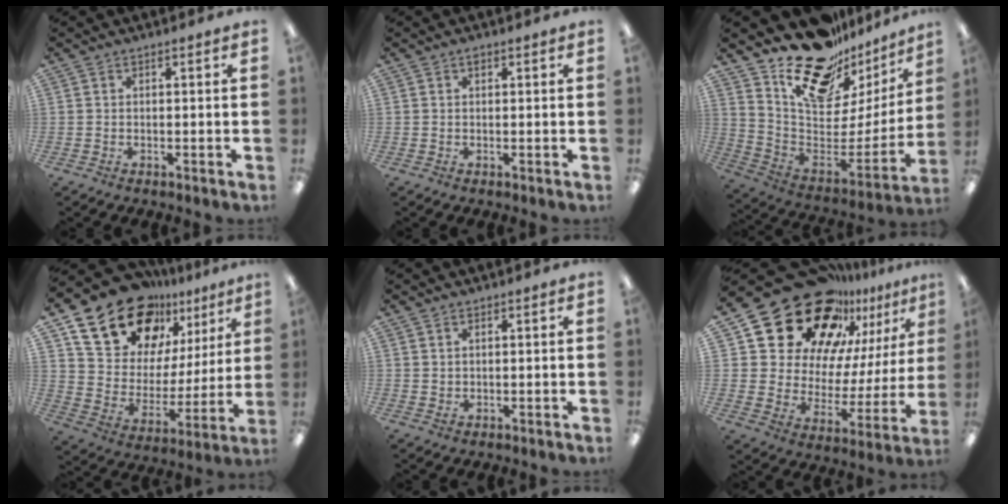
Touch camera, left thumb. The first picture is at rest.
{"total": 0.9, "force": [0.4, 0.5, 0.6], "torque": [-0.012, 0.004, 0.007]}
{"total": 21.4, "force": [17.0, 9.4, 9.0], "torque": [-0.137, -0.123, 0.302]}
{"total": 21.2, "force": [15.4, 11.8, 8.4], "torque": [-0.165, -0.092, 0.284]}
{"total": 1.2, "force": [1.0, 0.7, 0.2], "torque": [-0.004, 0.001, 0.019]}
{"total": 22.8, "force": [18.1, 10.7, 8.7], "torque": [-0.158, -0.131, 0.333]}